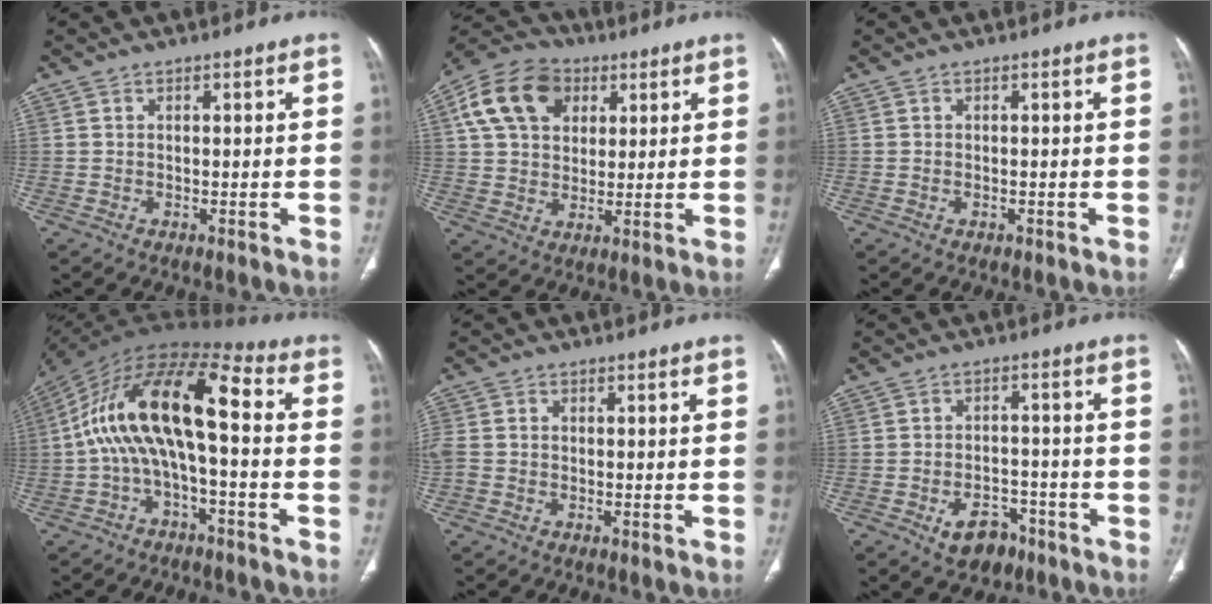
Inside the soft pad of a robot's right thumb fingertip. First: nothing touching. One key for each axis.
{"total": 14.1, "fx": 5.2, "fy": 10.1, "fz": 8.3, "tx": -0.137, "ty": 0.002, "tz": 0.088}
{"total": 0.5, "fx": -0.2, "fy": 0.4, "fz": 0.3, "tx": -0.010, "ty": 0.003, "tz": 0.000}
{"total": 16.9, "fx": -1.1, "fy": 6.6, "fz": 15.6, "tx": -0.287, "ty": 0.071, "tz": -0.030}
{"total": 2.9, "fx": -0.2, "fy": 2.5, "fz": 1.5, "tx": -0.042, "ty": 0.011, "tz": -0.003}
{"total": 7.2, "fx": -4.0, "fy": 4.7, "fz": 3.5, "tx": -0.037, "ty": 0.034, "tz": -0.056}